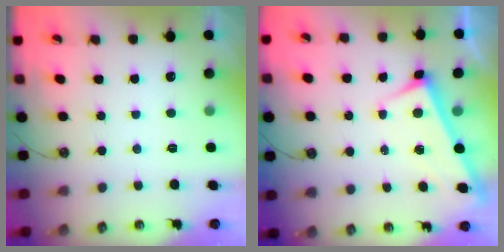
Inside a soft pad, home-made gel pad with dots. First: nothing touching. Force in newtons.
{"total": 3.4, "press": 3.4, "slide": 0.2}